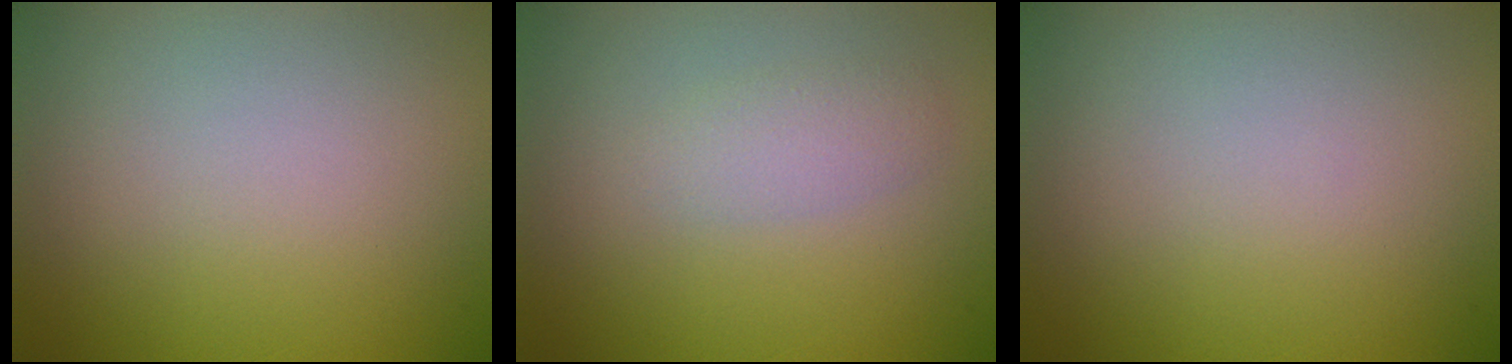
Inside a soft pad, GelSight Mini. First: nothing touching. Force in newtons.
{"total": 1.7, "press": 1.7, "slide": 0.2}
{"total": 0.0}